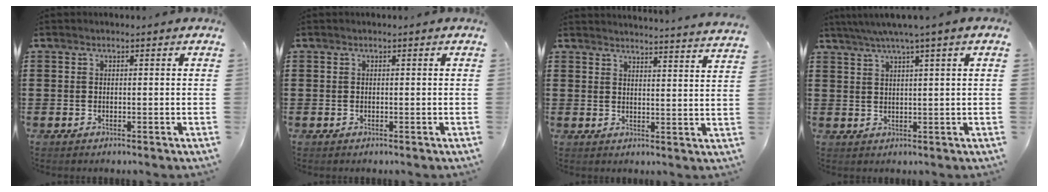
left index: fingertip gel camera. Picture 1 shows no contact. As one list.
[{"total": 0.0}, {"total": 3.3, "force": [3.2, -0.9, 0.1], "torque": [-0.005, -0.026, 0.055]}, {"total": 3.3, "force": [2.0, -0.5, 2.6], "torque": [-0.054, -0.001, 0.032]}]